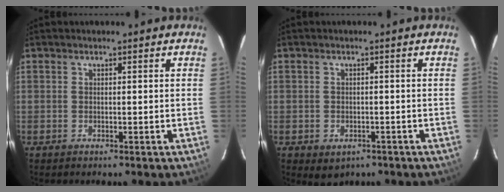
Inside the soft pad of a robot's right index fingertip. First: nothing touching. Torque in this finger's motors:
{"motor_torque": [0.29, -0.32, 0.15, 0.00]}